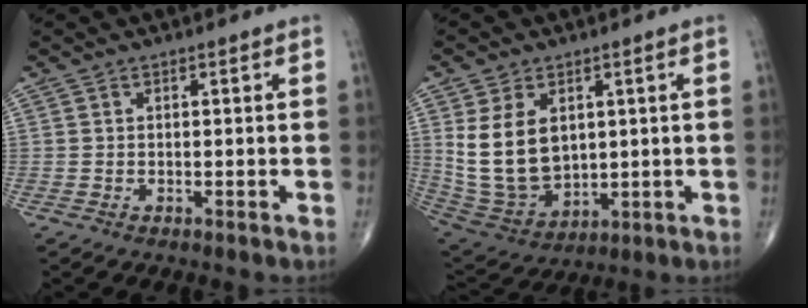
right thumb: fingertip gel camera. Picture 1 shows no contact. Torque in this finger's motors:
{"motor_torque": [-0.18, 1.77, 1.01, 0.94, 0.13]}